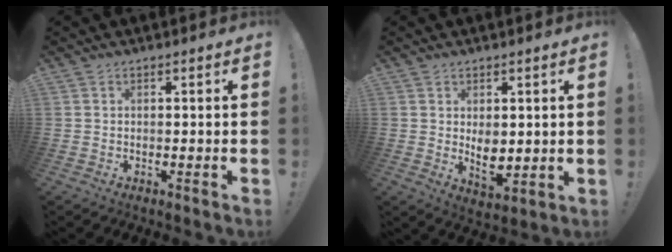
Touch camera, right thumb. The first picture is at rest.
{"total": 6.0, "force": [1.0, 4.0, 4.3], "torque": [-0.055, -0.019, 0.023]}